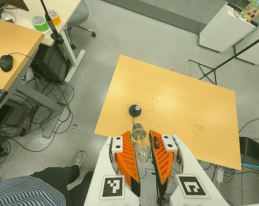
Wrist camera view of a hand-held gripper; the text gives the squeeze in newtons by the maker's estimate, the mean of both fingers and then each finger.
{"total": 21.1, "left": 25.4, "right": 16.9}